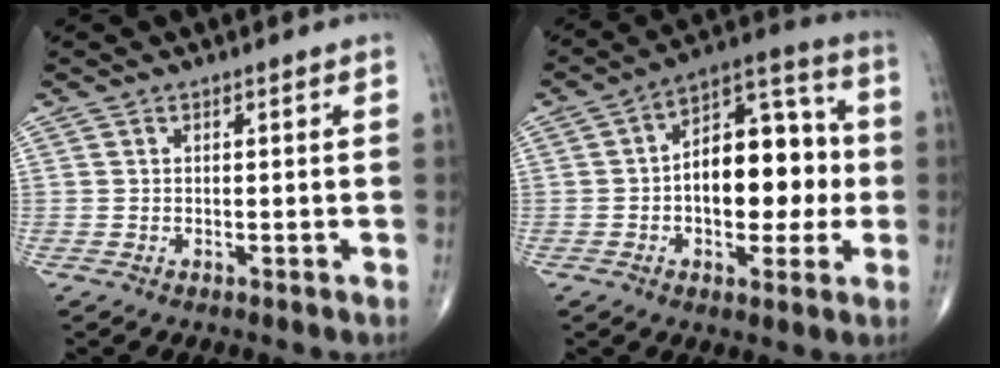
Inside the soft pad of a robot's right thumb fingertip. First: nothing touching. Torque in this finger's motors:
{"motor_torque": [0.17, 0.50, 0.95, 0.40, 0.33]}